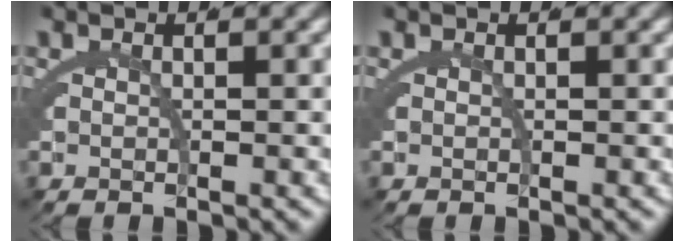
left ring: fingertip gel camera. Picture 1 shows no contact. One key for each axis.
{"total": 0.0}